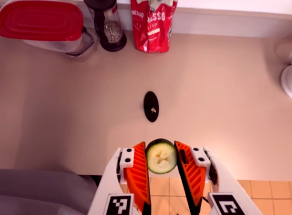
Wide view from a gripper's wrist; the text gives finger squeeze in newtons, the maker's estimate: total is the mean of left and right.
{"total": 8.8, "left": 8.5, "right": 9.1}